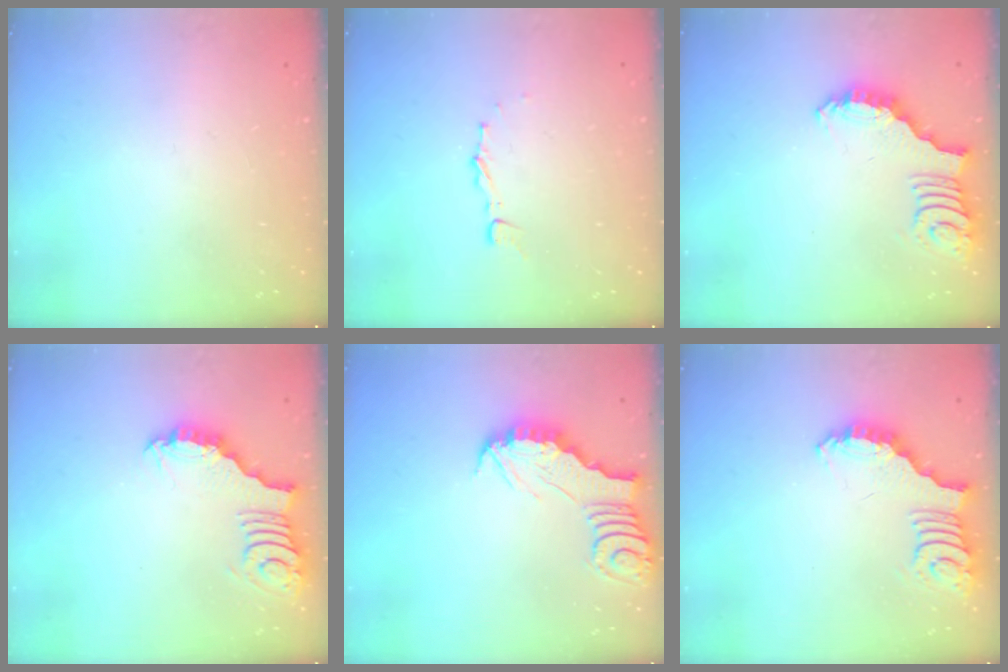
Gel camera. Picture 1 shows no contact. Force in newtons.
{"total": 3.2, "press": 3.2, "slide": 0.4}
{"total": 2.7, "press": 2.7, "slide": 0.5}
{"total": 3.0, "press": 3.0, "slide": 0.0}
{"total": 2.5, "press": 2.5, "slide": 0.1}
{"total": 2.4, "press": 2.4, "slide": 0.5}